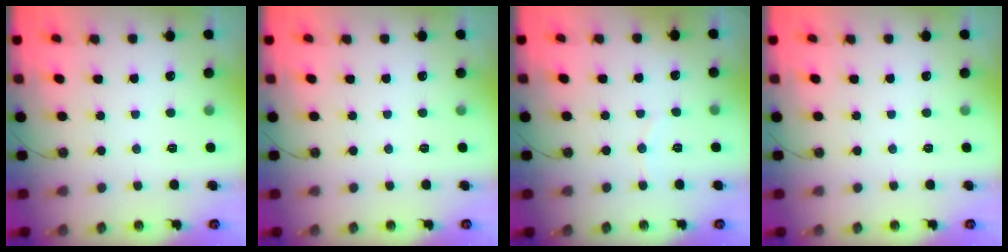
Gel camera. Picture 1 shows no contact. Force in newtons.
{"total": 0.0}
{"total": 2.7, "press": 2.7, "slide": 0.3}
{"total": 0.0}